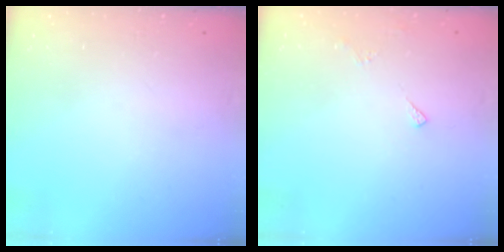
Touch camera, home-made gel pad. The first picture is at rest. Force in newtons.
{"total": 3.5, "press": 3.5, "slide": 0.5}